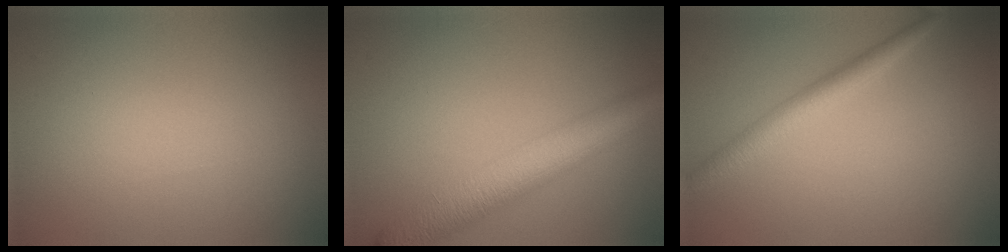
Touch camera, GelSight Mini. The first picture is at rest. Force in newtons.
{"total": 6.9, "press": 6.9, "slide": 0.2}
{"total": 2.7, "press": 2.7, "slide": 0.1}